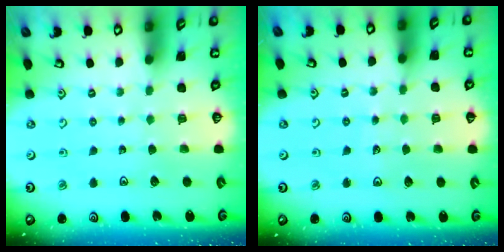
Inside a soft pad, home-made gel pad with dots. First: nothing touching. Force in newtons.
{"total": 3.4, "press": 3.2, "slide": 1.3}